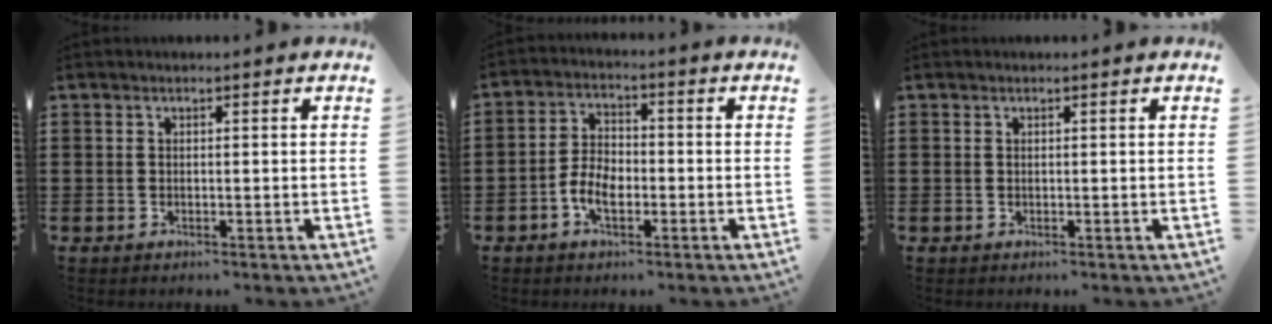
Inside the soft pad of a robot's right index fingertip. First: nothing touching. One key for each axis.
{"total": 5.1, "fx": -2.2, "fy": 2.6, "fz": 3.9, "tx": -0.097, "ty": -0.003, "tz": -0.047}
{"total": 0.0}